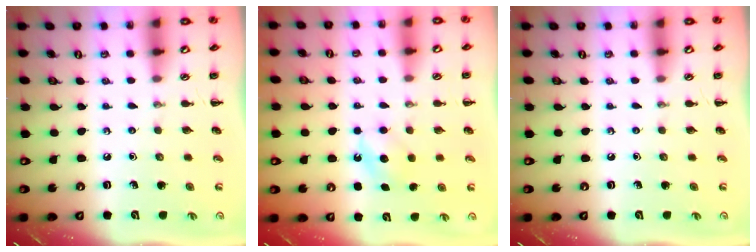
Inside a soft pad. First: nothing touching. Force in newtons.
{"total": 5.5, "press": 5.3, "slide": 1.4}
{"total": 0.0}